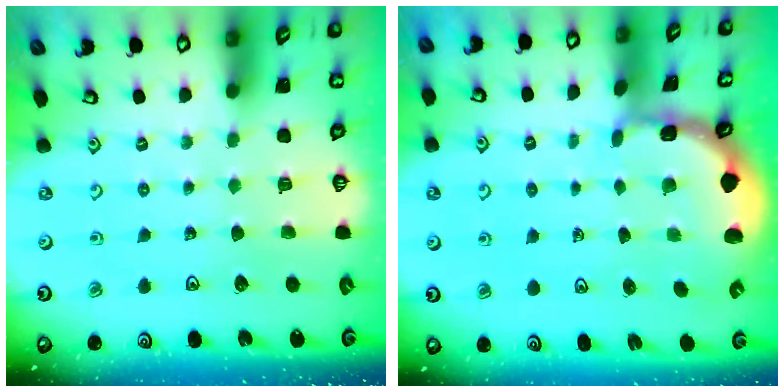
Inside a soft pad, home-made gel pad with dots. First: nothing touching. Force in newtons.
{"total": 1.4, "press": 1.4, "slide": 0.1}